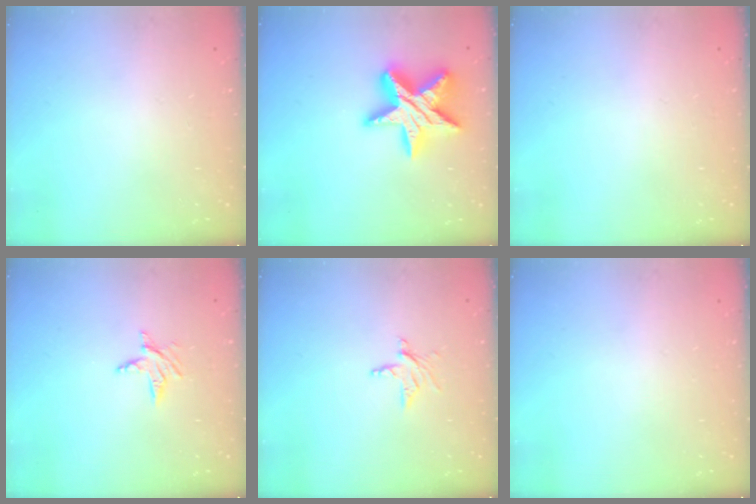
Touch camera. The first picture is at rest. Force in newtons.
{"total": 19.0, "press": 18.9, "slide": 1.7}
{"total": 0.0}
{"total": 5.9, "press": 5.9, "slide": 0.5}
{"total": 4.0, "press": 4.0, "slide": 0.3}
{"total": 0.0}